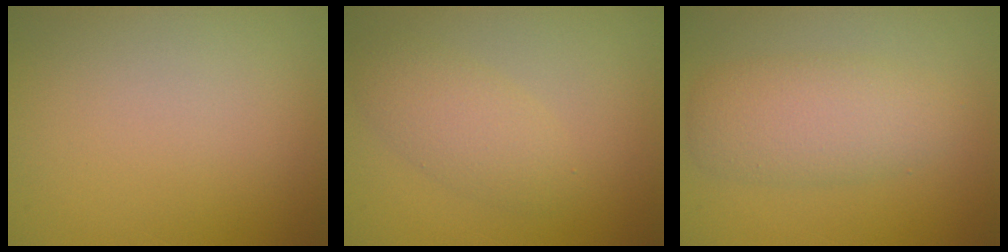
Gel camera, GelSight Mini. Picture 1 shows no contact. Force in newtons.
{"total": 3.0, "press": 3.0, "slide": 0.2}
{"total": 4.6, "press": 4.6, "slide": 0.1}